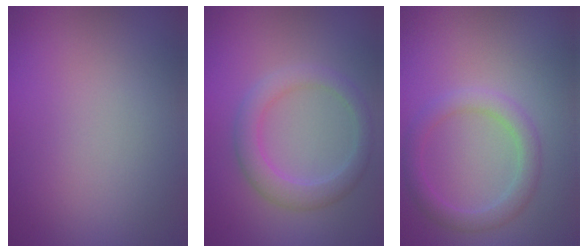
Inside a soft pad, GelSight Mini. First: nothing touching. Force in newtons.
{"total": 3.1, "press": 3.1, "slide": 0.1}
{"total": 2.5, "press": 2.5, "slide": 0.0}